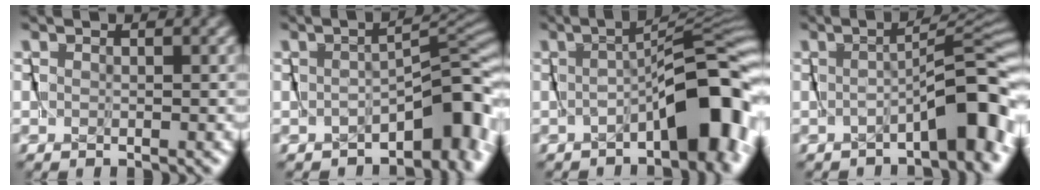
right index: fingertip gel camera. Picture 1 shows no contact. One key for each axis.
{"total": 5.0, "fx": -3.6, "fy": 1.9, "fz": 2.9, "tx": -0.026, "ty": 0.009, "tz": -0.059}
{"total": 5.6, "fx": -2.4, "fy": 0.9, "fz": 5.0, "tx": -0.048, "ty": 0.005, "tz": -0.033}
{"total": 4.8, "fx": -3.0, "fy": 0.5, "fz": 3.6, "tx": -0.020, "ty": 0.012, "tz": -0.045}